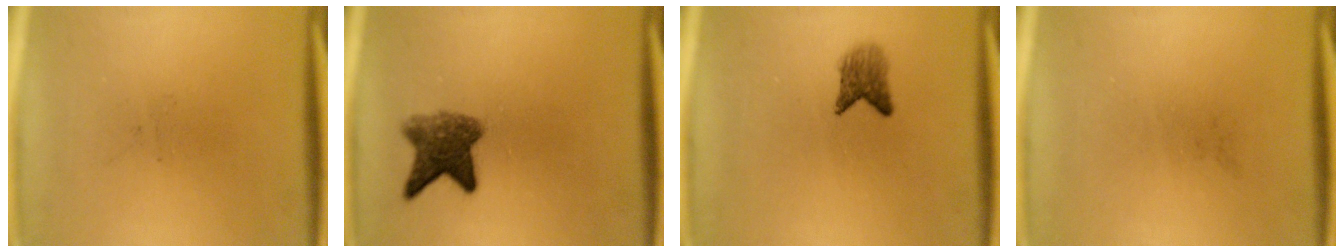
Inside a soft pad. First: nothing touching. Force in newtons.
{"total": 6.0}
{"total": 2.8}
{"total": 0.0}